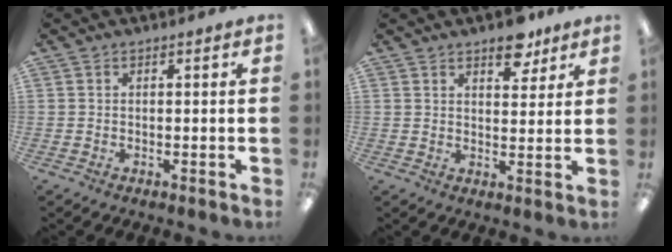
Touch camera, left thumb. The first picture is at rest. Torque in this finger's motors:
{"motor_torque": [0.77, 0.46, 0.70, -0.45, 0.14]}